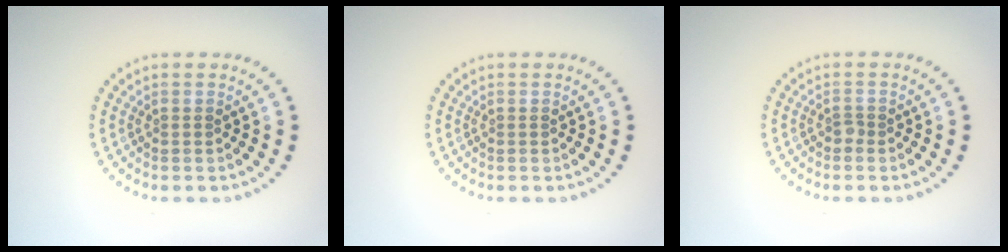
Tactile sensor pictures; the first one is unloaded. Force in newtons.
{"total": 0.0}
{"total": 0.8, "press": 0.5, "slide": 0.6}